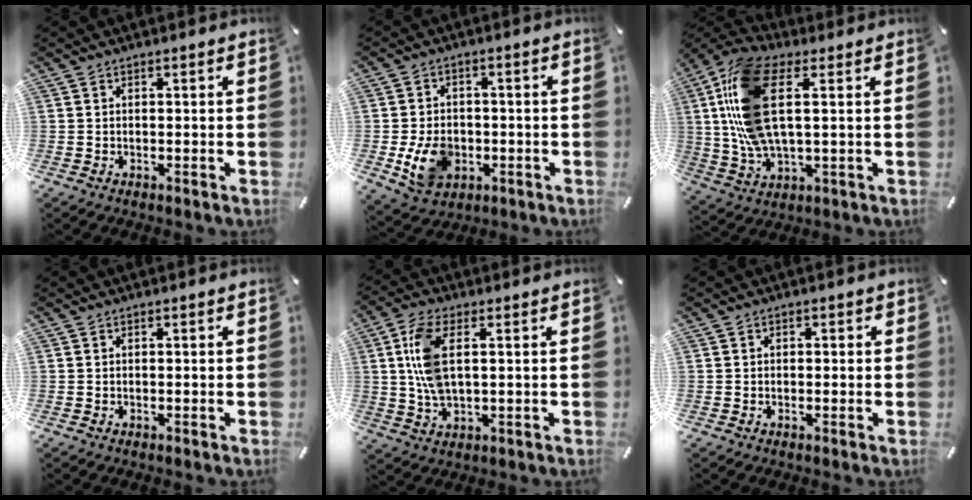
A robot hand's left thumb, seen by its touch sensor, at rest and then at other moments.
{"total": 9.2, "force": [-2.0, 7.2, 5.3], "torque": [-0.103, 0.008, -0.034]}
{"total": 17.3, "force": [4.0, 8.1, 14.8], "torque": [-0.328, -0.006, 0.073]}
{"total": 0.0}
{"total": 9.3, "force": [1.7, 4.4, 8.0], "torque": [-0.182, 0.000, 0.026]}
{"total": 1.0, "force": [-0.2, 0.9, 0.3], "torque": [-0.006, 0.005, -0.006]}